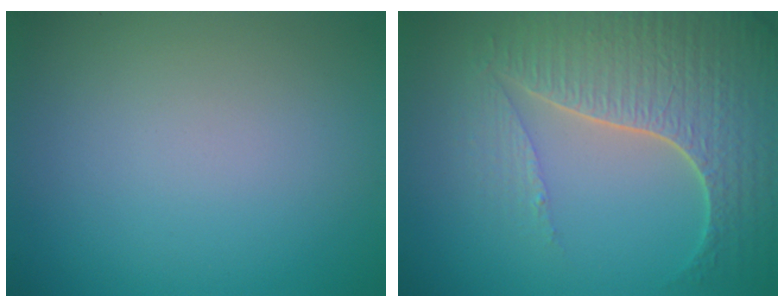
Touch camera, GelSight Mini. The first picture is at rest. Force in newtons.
{"total": 7.1, "press": 5.3, "slide": 4.6}